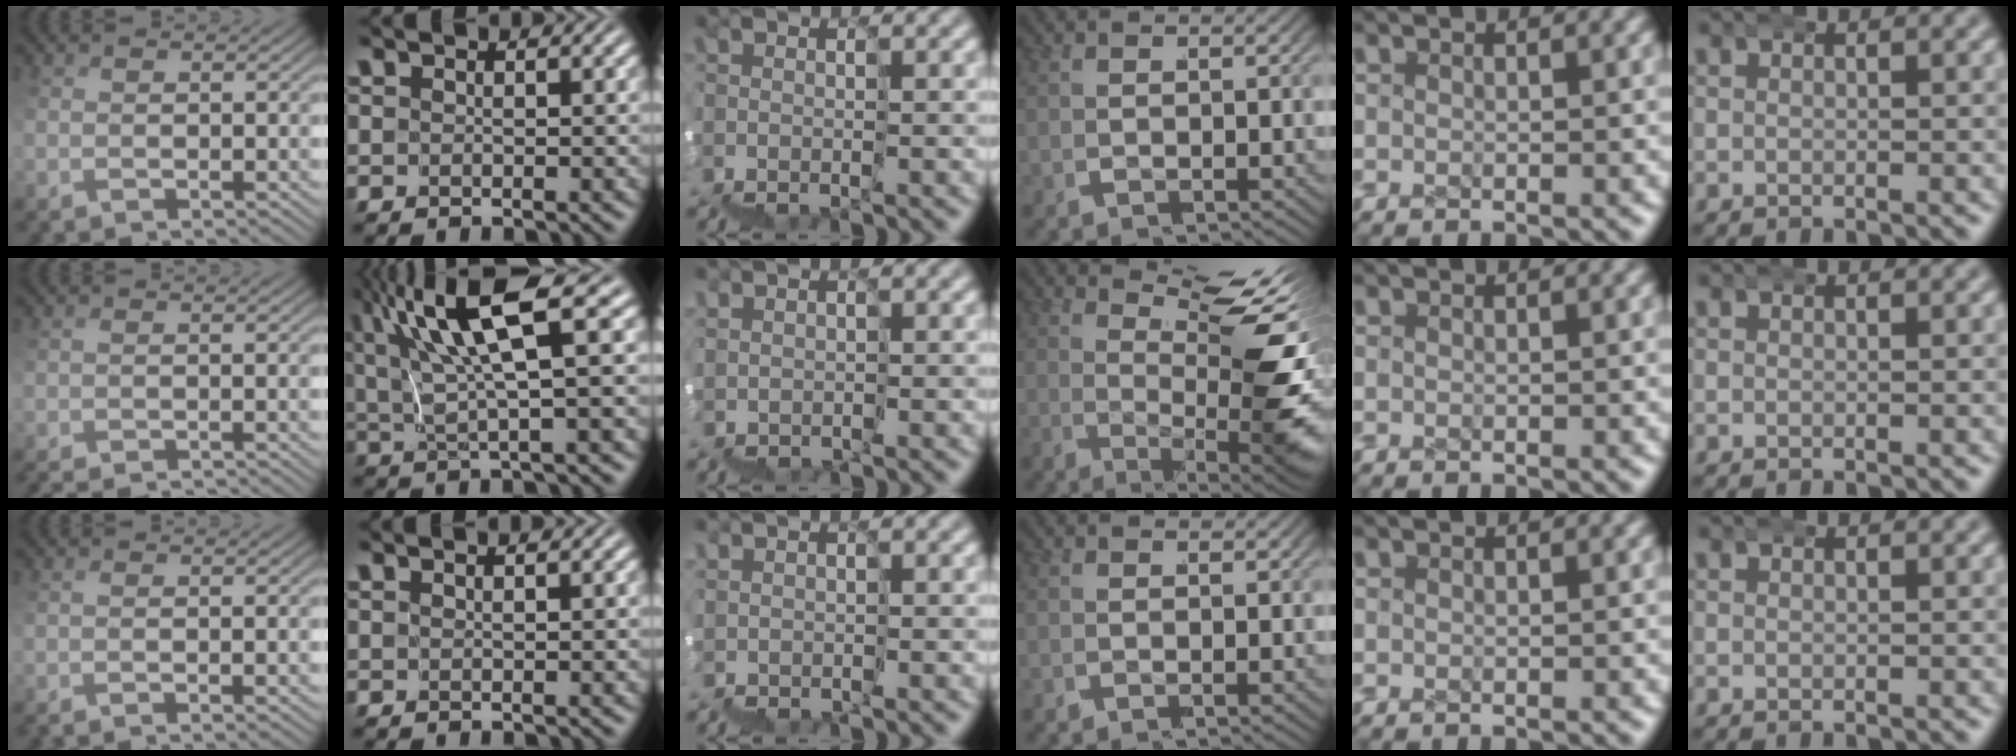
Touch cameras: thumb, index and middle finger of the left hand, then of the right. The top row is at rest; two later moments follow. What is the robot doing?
{"motion": "wrap", "object": "ethernet cable"}